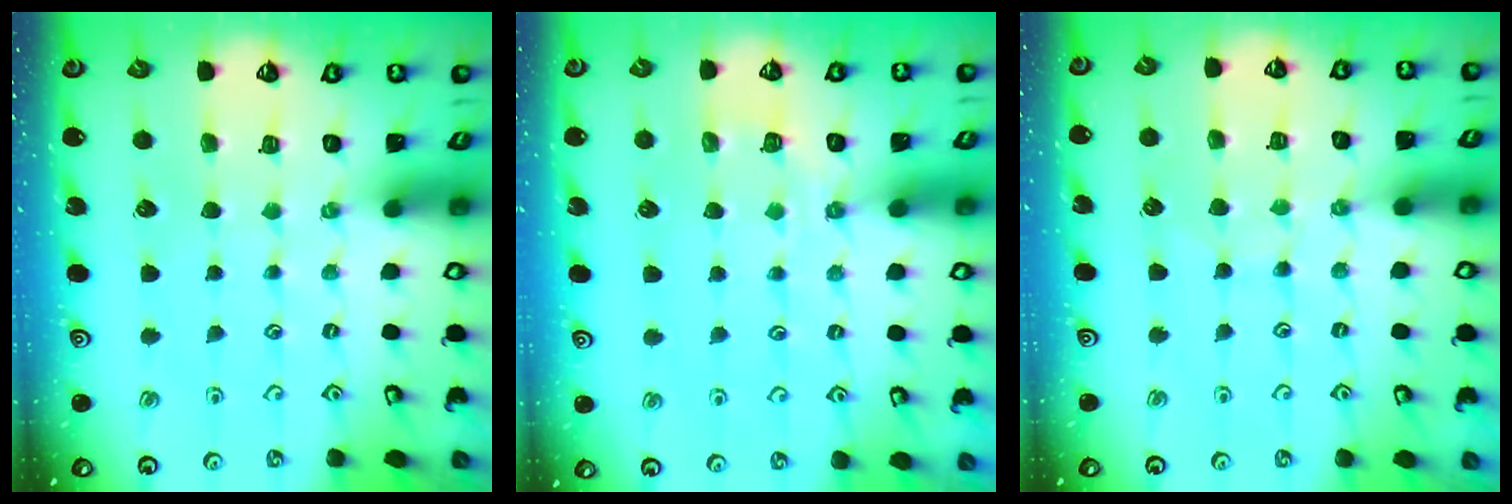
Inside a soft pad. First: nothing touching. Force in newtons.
{"total": 3.9, "press": 3.7, "slide": 1.2}
{"total": 5.0, "press": 4.9, "slide": 0.4}